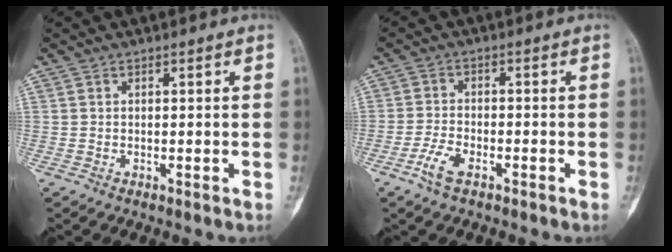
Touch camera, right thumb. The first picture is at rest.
{"total": 4.4, "force": [-2.7, 1.8, 3.0], "torque": [-0.067, 0.012, -0.053]}